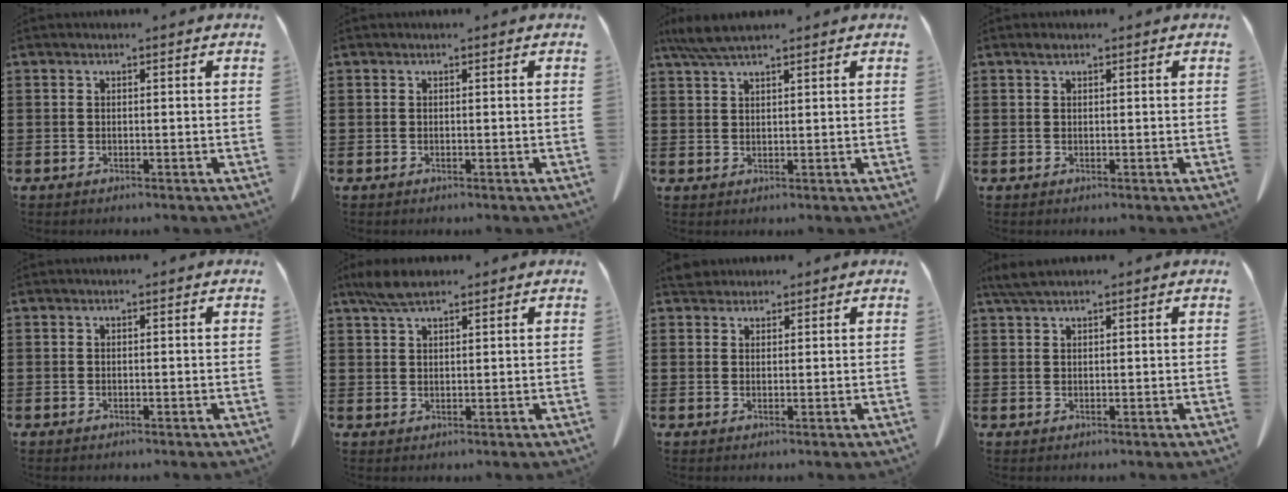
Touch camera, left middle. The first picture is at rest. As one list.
[{"total": 0.0}, {"total": 4.3, "force": [3.3, 0.6, 2.7], "torque": [-0.060, -0.003, 0.063]}, {"total": 0.6, "force": [0.3, 0.3, 0.4], "torque": [-0.010, 0.000, 0.008]}, {"total": 0.0}, {"total": 4.3, "force": [3.0, 1.3, 2.7], "torque": [-0.061, 0.001, 0.058]}, {"total": 2.7, "force": [2.4, 1.1, 0.7], "torque": [-0.022, 0.000, 0.048]}, {"total": 2.5, "force": [1.9, 0.3, 1.6], "torque": [-0.036, -0.002, 0.036]}]